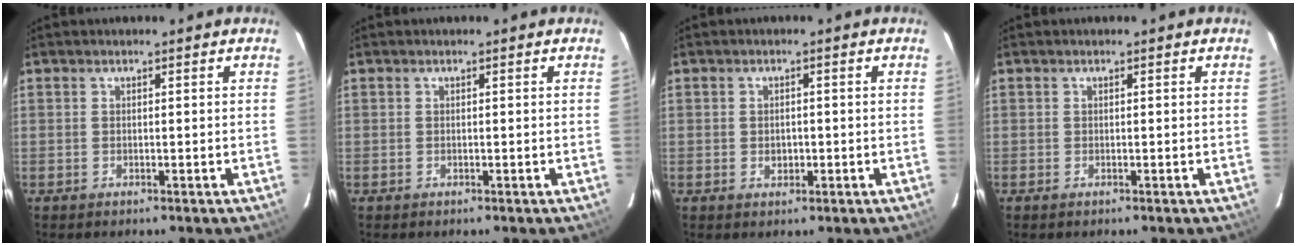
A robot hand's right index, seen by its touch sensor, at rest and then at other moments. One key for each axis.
{"total": 0.0}
{"total": 2.1, "fx": -0.4, "fy": 1.7, "fz": 1.1, "tx": -0.019, "ty": 0.005, "tz": -0.004}
{"total": 0.0}